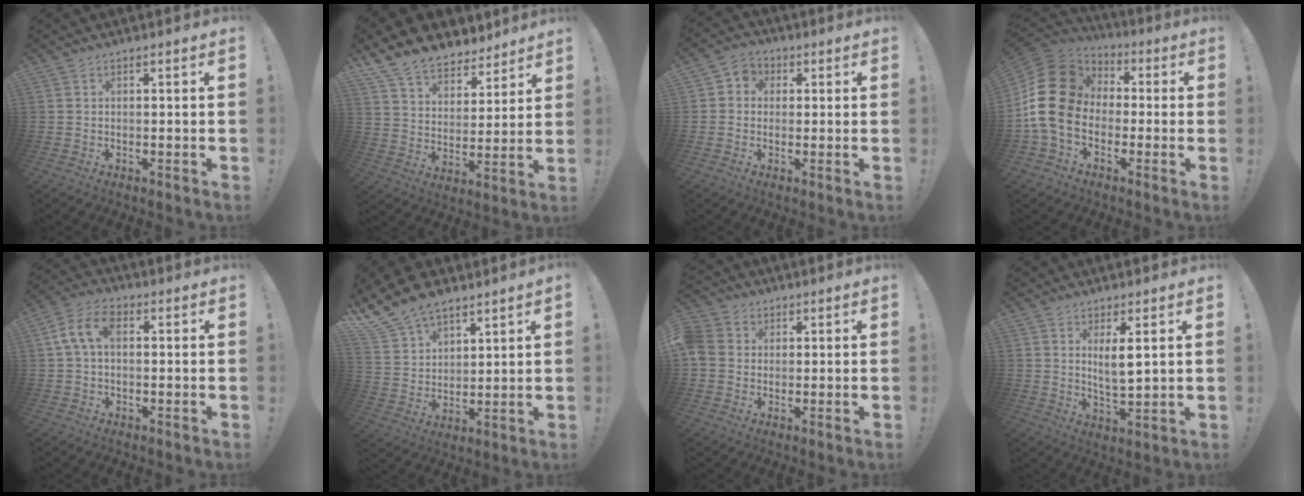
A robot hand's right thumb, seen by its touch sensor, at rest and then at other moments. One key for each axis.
{"total": 11.7, "fx": 9.7, "fy": 6.0, "fz": 2.9, "tx": -0.062, "ty": -0.073, "tz": 0.184}
{"total": 4.2, "fx": -0.4, "fy": 4.0, "fz": 1.4, "tx": -0.017, "ty": 0.010, "tz": -0.006}
{"total": 19.1, "fx": -0.8, "fy": 14.8, "fz": 12.1, "tx": -0.215, "ty": 0.025, "tz": 0.001}
{"total": 8.4, "fx": 1.5, "fy": 5.0, "fz": 6.6, "tx": -0.129, "ty": 0.010, "tz": 0.030}
{"total": 13.2, "fx": 10.6, "fy": 6.5, "fz": 4.4, "tx": -0.097, "ty": -0.071, "tz": 0.204}
{"total": 6.0, "fx": 0.9, "fy": 5.4, "fz": 2.3, "tx": -0.062, "ty": 0.010, "tz": 0.018}
{"total": 6.1, "fx": 2.8, "fy": 1.5, "fz": 5.2, "tx": -0.083, "ty": -0.017, "tz": 0.044}